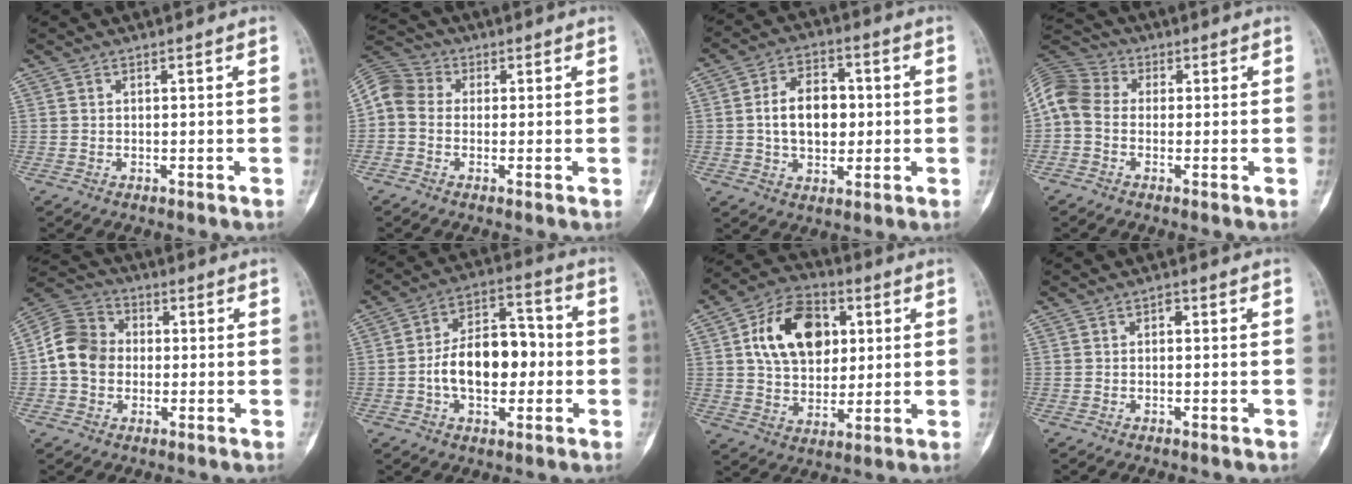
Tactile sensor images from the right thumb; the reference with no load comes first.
{"total": 8.0, "force": [0.2, 6.6, 4.4], "torque": [-0.078, 0.022, -0.011]}
{"total": 11.1, "force": [0.3, 7.5, 8.1], "torque": [-0.107, 0.013, 0.004]}
{"total": 8.2, "force": [-0.2, 6.6, 4.9], "torque": [-0.093, 0.022, -0.022]}
{"total": 10.3, "force": [-0.5, 8.7, 5.4], "torque": [-0.086, 0.029, -0.023]}
{"total": 14.2, "force": [-1.7, 8.6, 11.1], "torque": [-0.157, 0.040, -0.032]}
{"total": 16.7, "force": [4.3, 11.5, 11.4], "torque": [-0.158, 0.002, 0.070]}
{"total": 1.0, "force": [-0.1, 0.7, 0.8], "torque": [-0.005, 0.007, -0.006]}